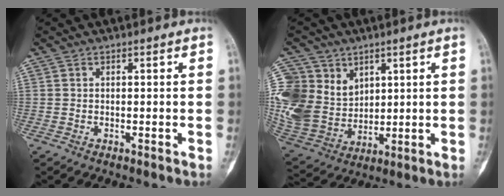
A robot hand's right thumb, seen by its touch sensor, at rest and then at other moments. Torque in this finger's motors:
{"motor_torque": [0.22, 0.60, 0.68, 0.68, 0.14]}